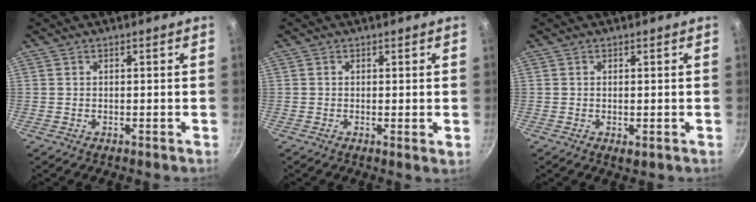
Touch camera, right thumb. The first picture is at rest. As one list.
[{"total": 1.3, "force": [0.1, 0.2, 1.2], "torque": [-0.018, -0.009, -0.003]}, {"total": 1.3, "force": [-0.2, 0.6, 1.1], "torque": [-0.020, -0.003, -0.001]}]